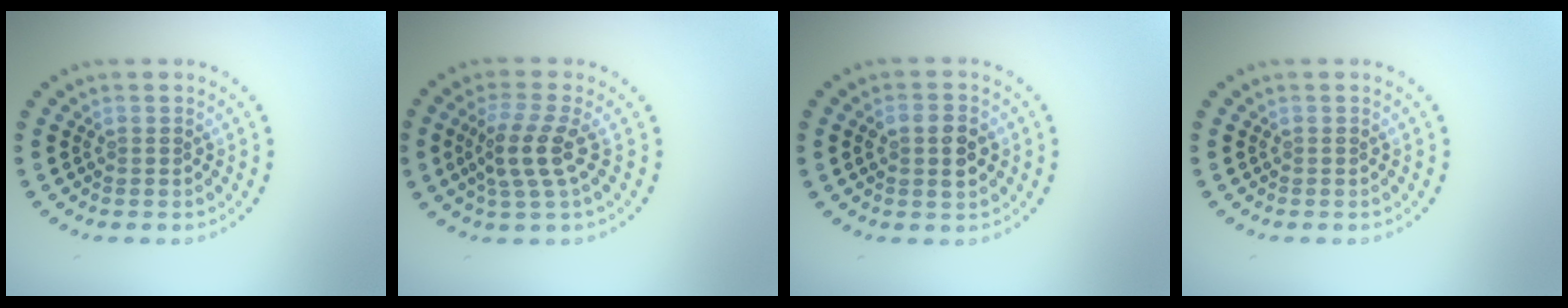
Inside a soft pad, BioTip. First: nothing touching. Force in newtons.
{"total": 3.5, "press": 2.9, "slide": 1.8}
{"total": 2.8, "press": 2.8, "slide": 0.3}
{"total": 0.0}